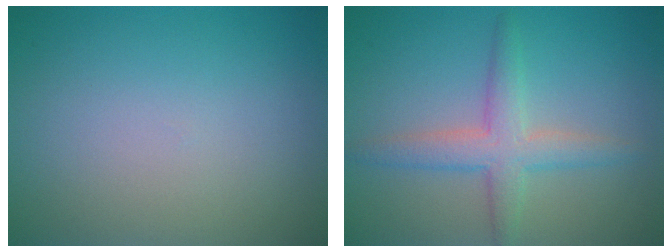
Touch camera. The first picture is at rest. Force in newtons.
{"total": 3.6, "press": 3.6, "slide": 0.1}